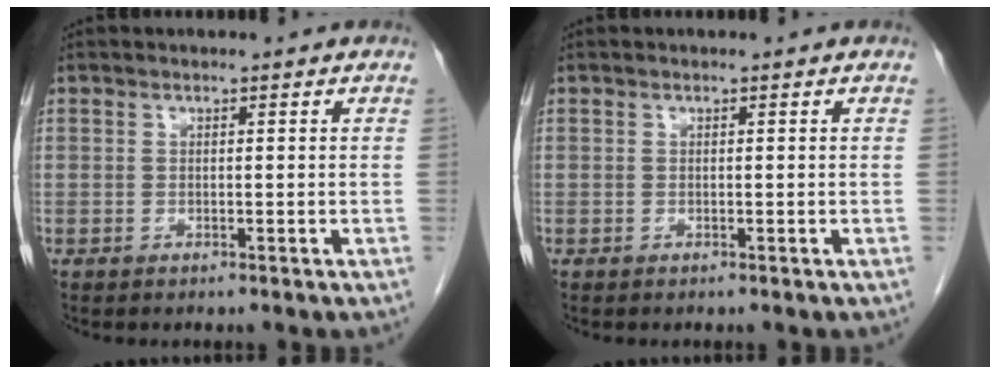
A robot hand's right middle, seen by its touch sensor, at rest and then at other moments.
{"total": 0.0}